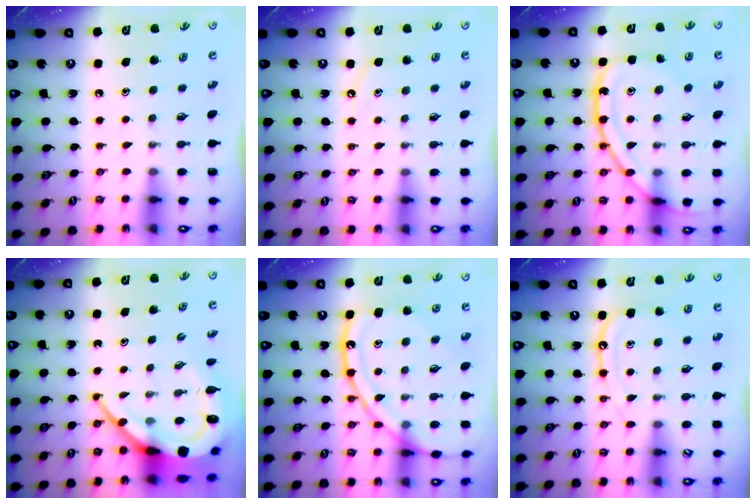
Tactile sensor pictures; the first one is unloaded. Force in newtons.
{"total": 3.5, "press": 3.5, "slide": 0.5}
{"total": 15.0, "press": 15.0, "slide": 0.6}
{"total": 13.8, "press": 13.7, "slide": 1.4}
{"total": 17.3, "press": 17.3, "slide": 1.5}
{"total": 10.7, "press": 10.7, "slide": 1.0}